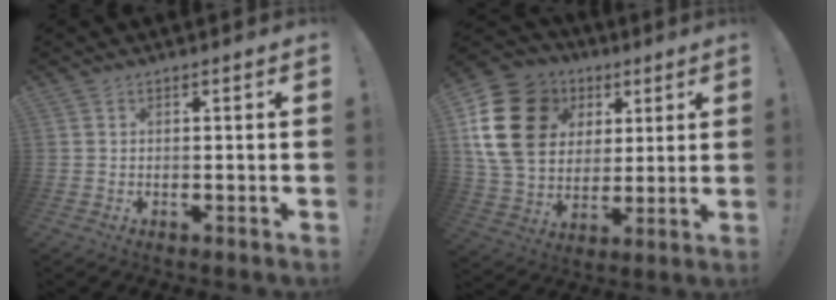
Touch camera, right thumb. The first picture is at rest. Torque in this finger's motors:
{"motor_torque": [1.68, 3.32, 0.94, -0.35, 0.58]}